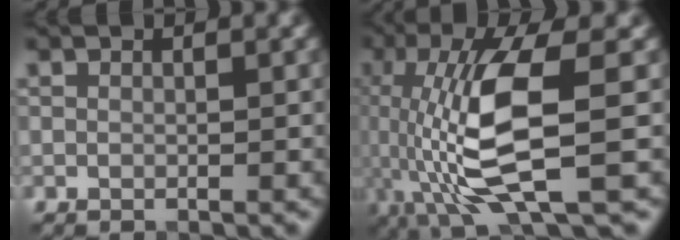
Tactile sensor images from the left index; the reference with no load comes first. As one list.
[{"total": 10.4, "force": [-1.4, 2.8, 10.0], "torque": [-0.205, -0.002, -0.025]}]